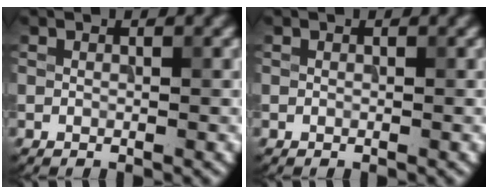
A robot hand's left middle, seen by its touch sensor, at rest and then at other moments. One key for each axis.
{"total": 0.0}